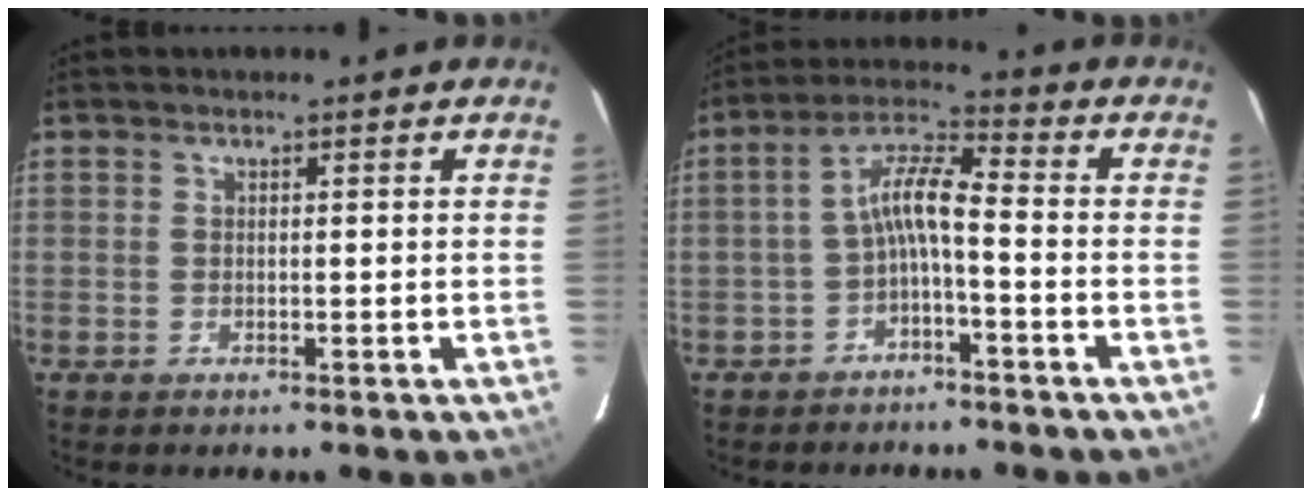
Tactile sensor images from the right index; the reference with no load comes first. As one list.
[{"total": 6.3, "force": [-2.5, 1.2, 5.7], "torque": [-0.131, 0.019, -0.047]}]